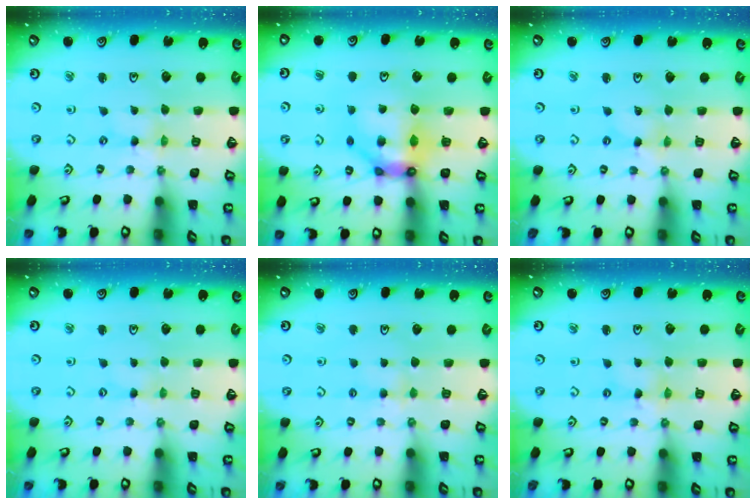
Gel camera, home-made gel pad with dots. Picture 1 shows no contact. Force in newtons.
{"total": 11.0, "press": 10.9, "slide": 1.4}
{"total": 1.5, "press": 1.5, "slide": 0.1}
{"total": 0.0}
{"total": 3.9, "press": 3.9, "slide": 0.4}
{"total": 2.3, "press": 2.3, "slide": 0.3}